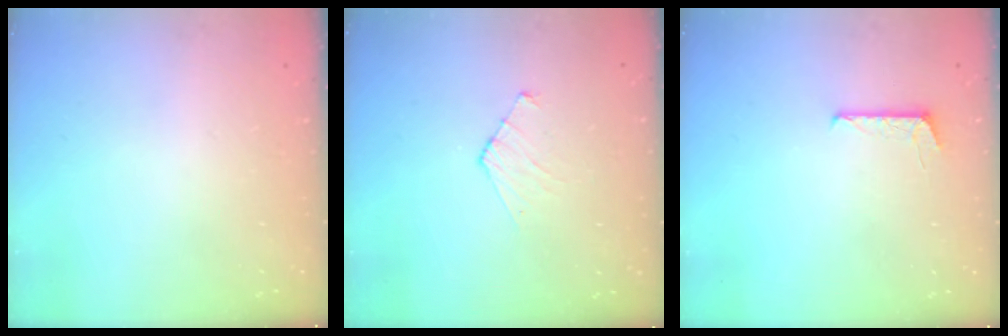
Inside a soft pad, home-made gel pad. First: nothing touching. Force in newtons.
{"total": 4.4, "press": 4.4, "slide": 0.4}
{"total": 5.1, "press": 5.1, "slide": 0.5}